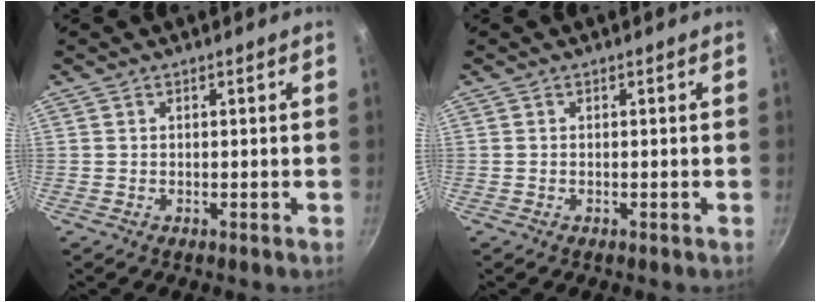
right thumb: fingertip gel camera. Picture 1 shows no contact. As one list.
[{"total": 0.0}]